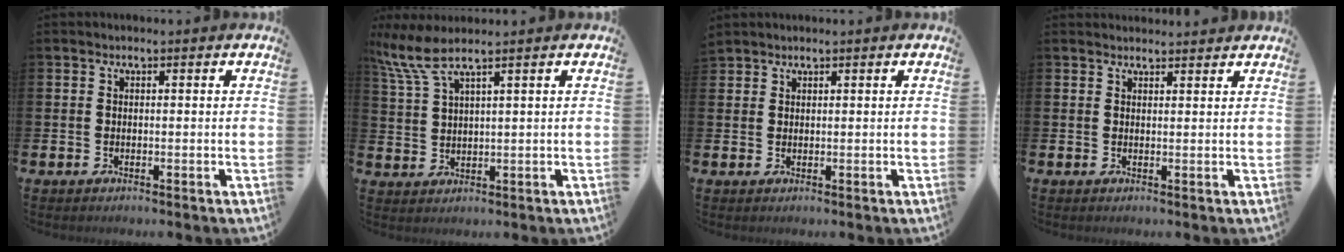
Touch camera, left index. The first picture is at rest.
{"total": 5.5, "force": [4.3, 0.4, 3.4], "torque": [-0.077, -0.011, 0.075]}
{"total": 1.5, "force": [1.4, 0.4, -0.1], "torque": [0.010, -0.001, 0.025]}
{"total": 1.6, "force": [1.6, 0.1, -0.1], "torque": [0.012, -0.010, 0.028]}